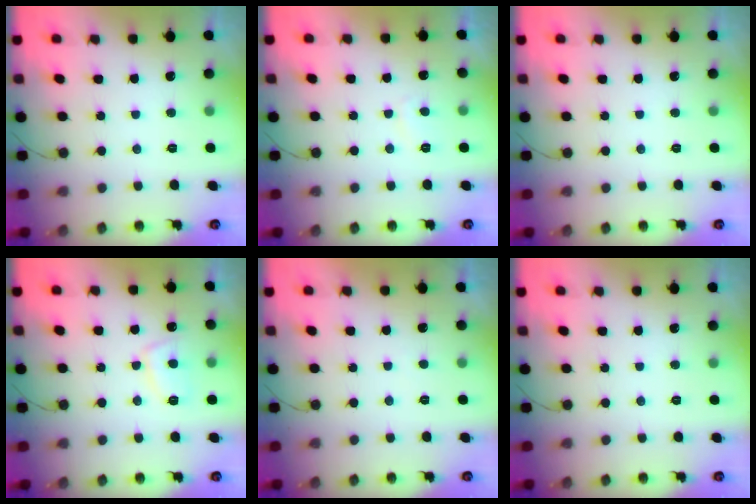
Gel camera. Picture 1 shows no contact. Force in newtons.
{"total": 1.7, "press": 1.6, "slide": 0.6}
{"total": 0.0}
{"total": 5.9, "press": 5.8, "slide": 0.9}
{"total": 1.2, "press": 1.1, "slide": 0.4}
{"total": 0.0}